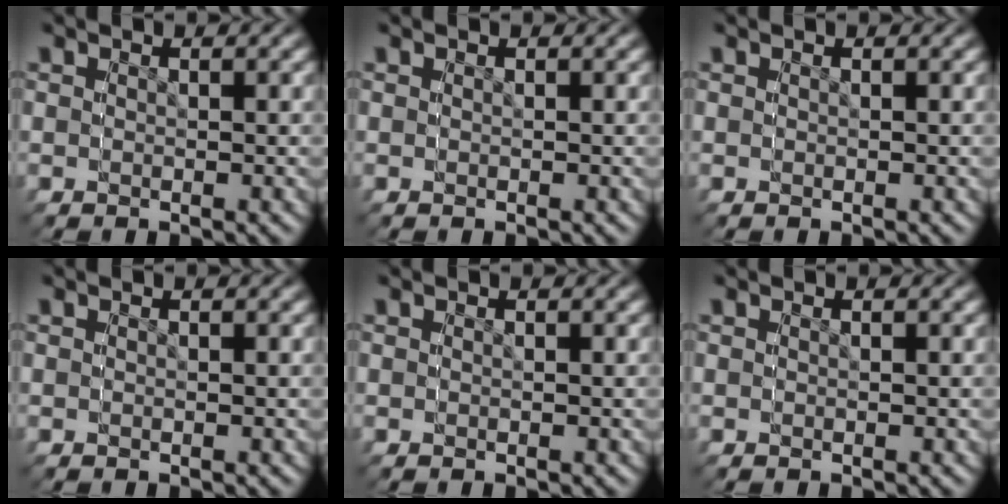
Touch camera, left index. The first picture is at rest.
{"total": 0.0}
{"total": 0.0}
{"total": 0.0}
{"total": 0.0}
{"total": 0.0}